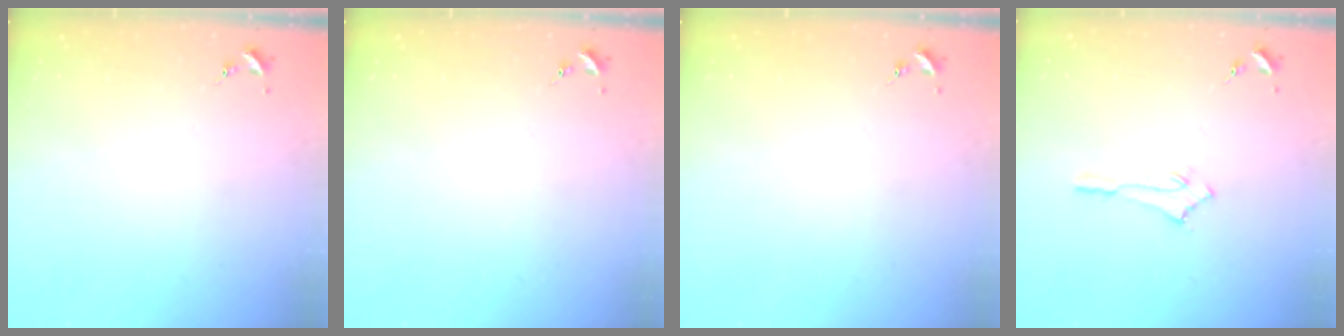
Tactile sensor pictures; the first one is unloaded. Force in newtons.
{"total": 0.0}
{"total": 0.0}
{"total": 2.9, "press": 2.9, "slide": 0.2}